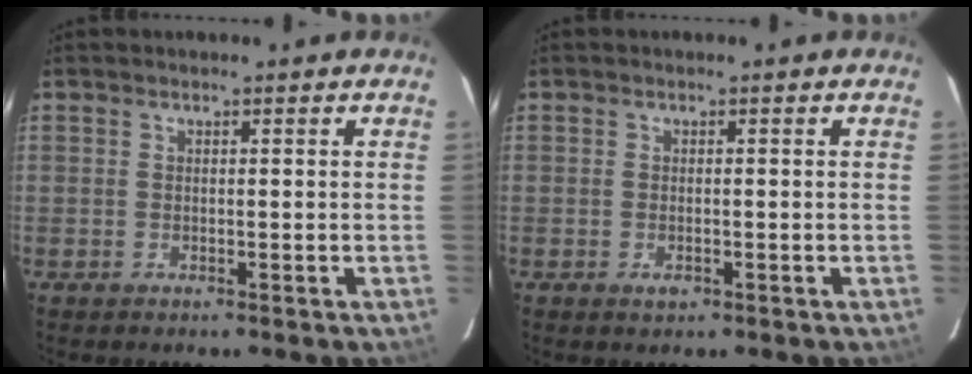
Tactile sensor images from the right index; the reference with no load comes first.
{"total": 1.2, "force": [-0.5, 0.7, 0.9], "torque": [-0.016, -0.001, -0.008]}